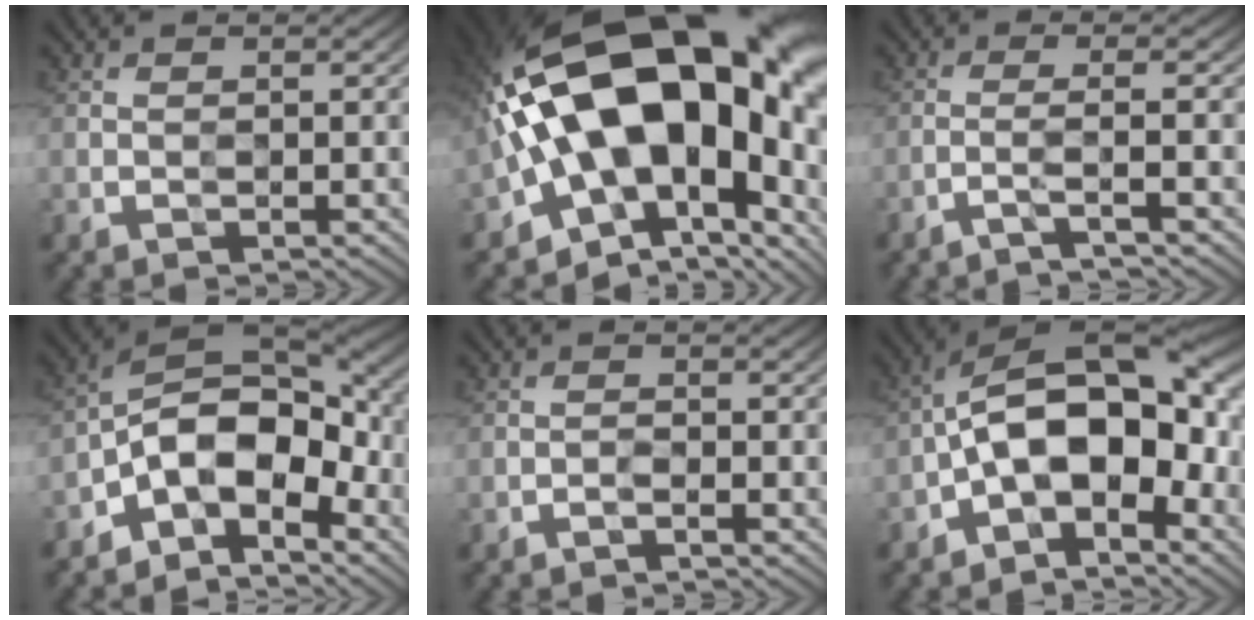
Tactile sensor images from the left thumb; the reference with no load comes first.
{"total": 21.3, "force": [1.2, 11.6, 17.7], "torque": [-0.327, -0.023, 0.018]}
{"total": 2.5, "force": [-1.9, 0.0, 1.6], "torque": [-0.014, 0.016, -0.059]}
{"total": 11.0, "force": [-4.9, 6.2, 7.7], "torque": [-0.126, 0.004, -0.101]}
{"total": 1.2, "force": [-1.1, -0.2, -0.1], "torque": [0.001, 0.006, -0.023]}
{"total": 13.6, "force": [-2.6, 7.4, 11.1], "torque": [-0.173, 0.026, -0.055]}